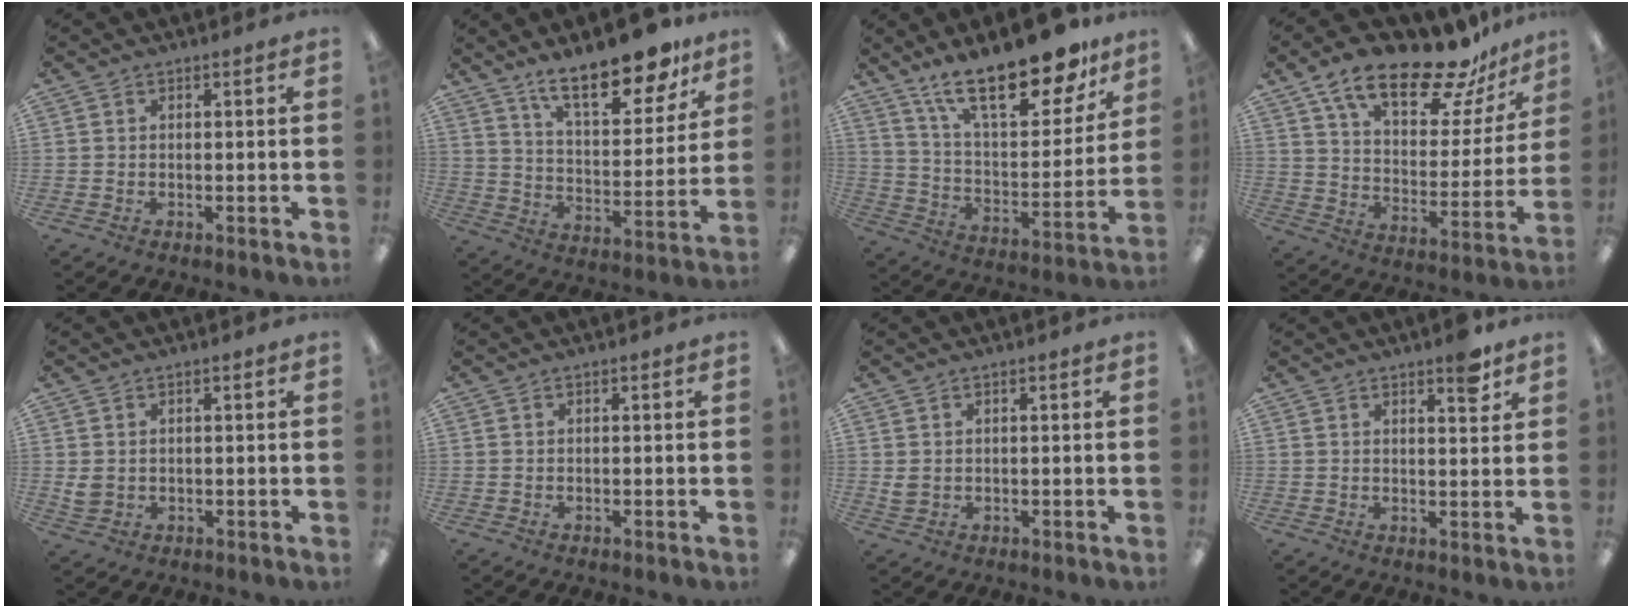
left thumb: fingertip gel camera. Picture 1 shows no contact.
{"total": 18.9, "force": [14.2, 6.6, 10.6], "torque": [-0.163, -0.086, 0.237]}
{"total": 24.7, "force": [17.7, 8.6, 14.9], "torque": [-0.231, -0.114, 0.297]}
{"total": 21.0, "force": [15.4, 7.5, 12.0], "torque": [-0.196, -0.099, 0.262]}
{"total": 2.7, "force": [0.8, 2.2, 1.4], "torque": [-0.020, 0.000, 0.015]}
{"total": 0.0}
{"total": 1.9, "force": [0.7, 1.5, 1.0], "torque": [-0.014, 0.000, 0.011]}
{"total": 5.4, "force": [3.9, 1.6, 3.4], "torque": [-0.036, -0.022, 0.062]}